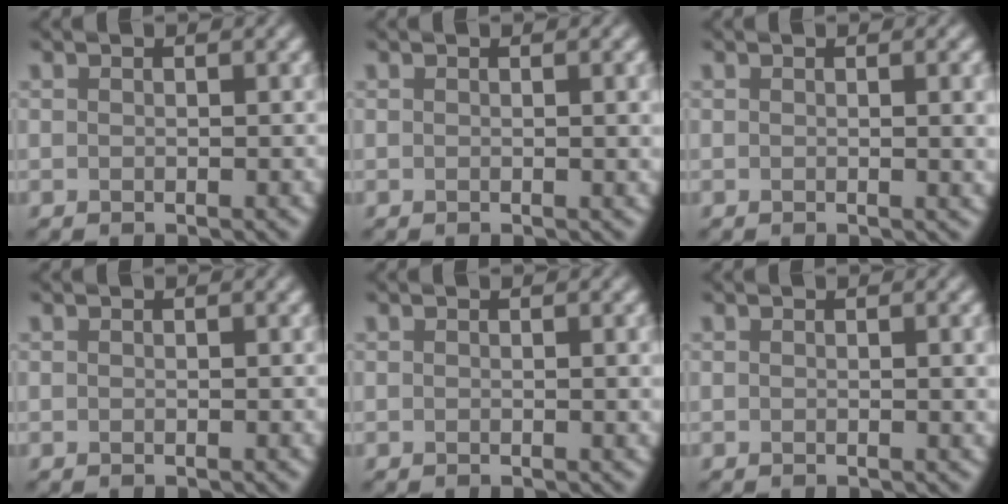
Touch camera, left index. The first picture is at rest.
{"total": 1.5, "force": [0.2, 0.4, 1.4], "torque": [-0.014, 0.002, 0.000]}
{"total": 2.5, "force": [0.2, 0.8, 2.4], "torque": [-0.021, 0.001, 0.000]}
{"total": 0.0}
{"total": 1.1, "force": [0.1, 0.2, 1.0], "torque": [-0.010, 0.001, 0.000]}
{"total": 1.5, "force": [0.2, 0.4, 1.5], "torque": [-0.014, 0.001, 0.000]}